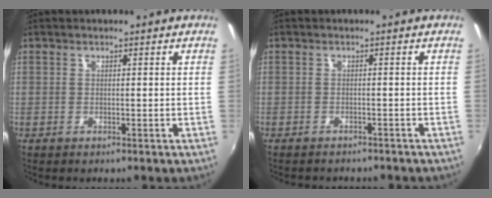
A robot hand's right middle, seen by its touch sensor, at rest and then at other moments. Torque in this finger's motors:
{"motor_torque": [0.97, -1.17, 0.09, 0.03]}